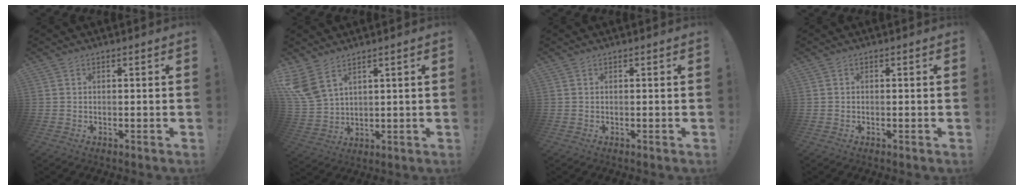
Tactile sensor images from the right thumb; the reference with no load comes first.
{"total": 8.9, "force": [5.8, 4.2, 5.3], "torque": [-0.117, -0.025, 0.114]}
{"total": 0.0}
{"total": 0.6, "force": [-0.4, 0.4, 0.2], "torque": [-0.008, 0.003, -0.007]}